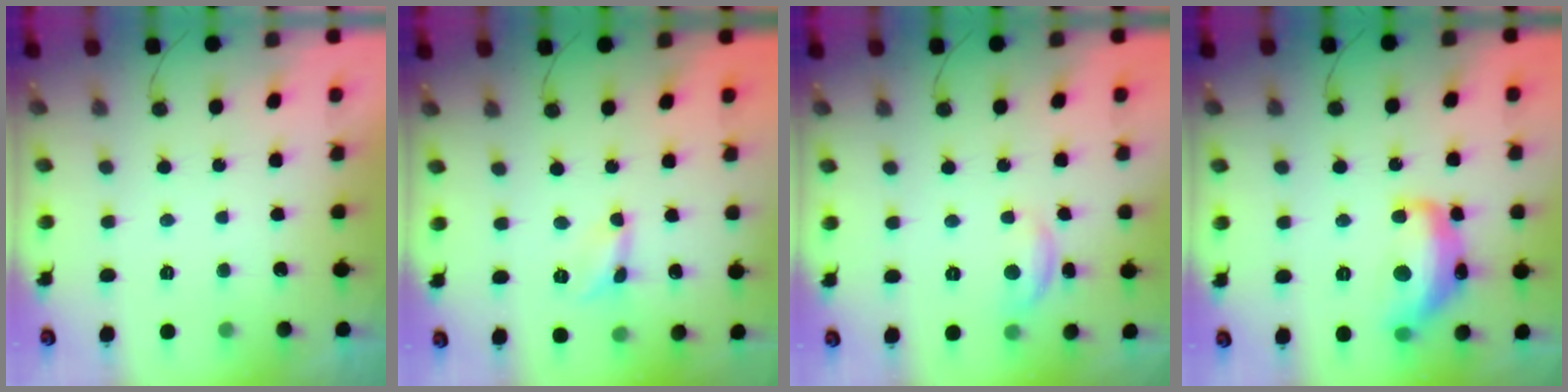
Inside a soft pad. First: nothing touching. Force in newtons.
{"total": 2.6, "press": 2.6, "slide": 0.2}
{"total": 6.8, "press": 6.8, "slide": 0.3}
{"total": 14.6, "press": 14.5, "slide": 0.8}